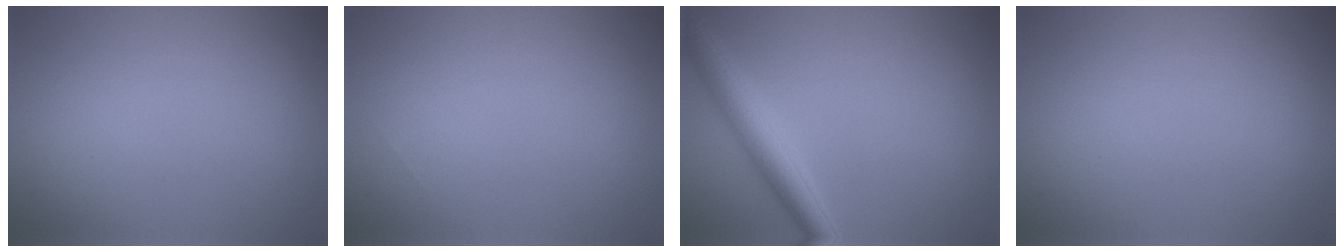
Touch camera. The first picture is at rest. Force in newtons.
{"total": 0.0}
{"total": 4.1, "press": 4.1, "slide": 0.1}
{"total": 0.0}